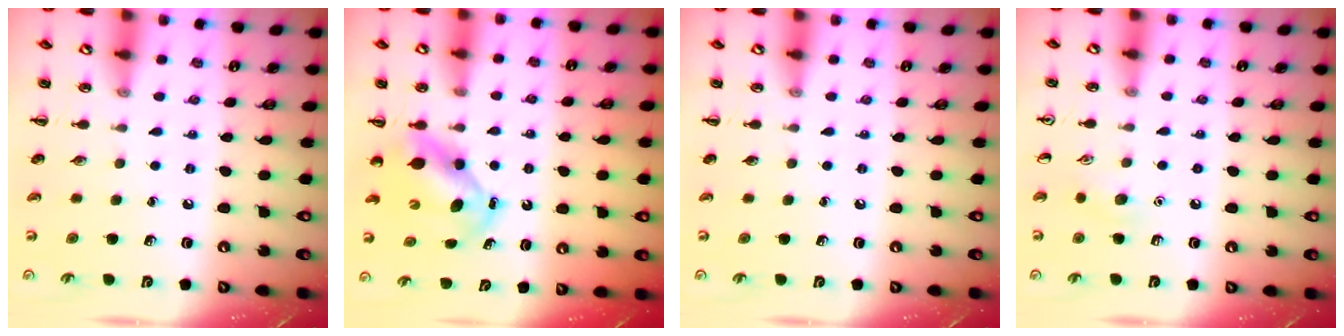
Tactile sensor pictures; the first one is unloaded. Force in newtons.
{"total": 5.7, "press": 5.6, "slide": 1.2}
{"total": 0.0}
{"total": 6.4, "press": 6.1, "slide": 2.0}